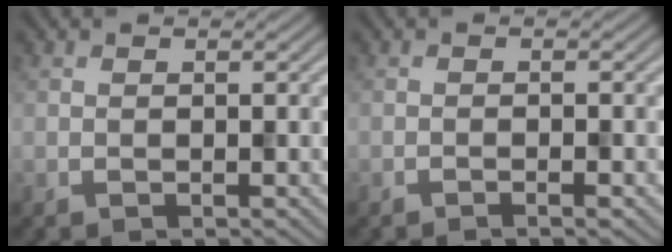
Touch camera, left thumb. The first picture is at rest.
{"total": 1.6, "force": [-1.4, 0.0, 0.9], "torque": [-0.014, 0.007, -0.024]}